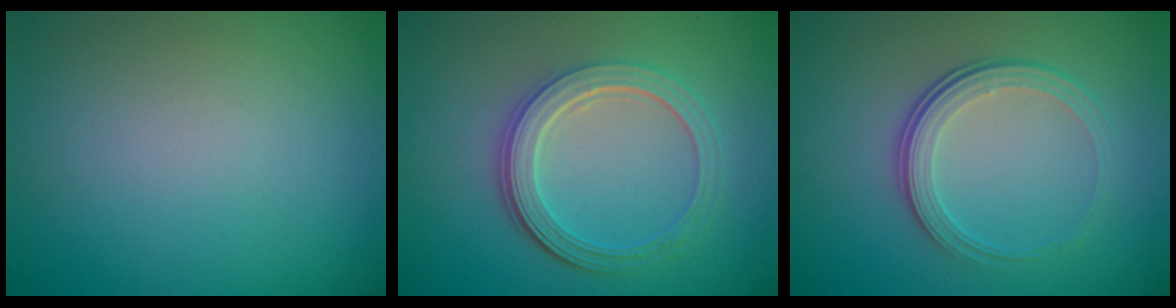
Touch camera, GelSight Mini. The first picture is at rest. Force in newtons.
{"total": 5.0, "press": 3.8, "slide": 3.2}
{"total": 4.1, "press": 2.7, "slide": 3.0}